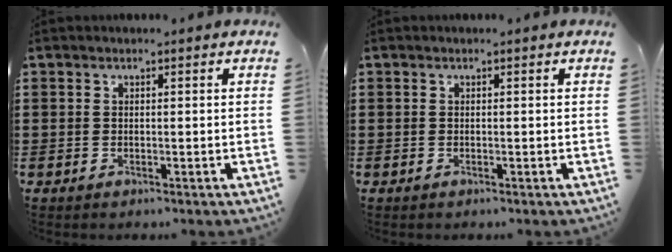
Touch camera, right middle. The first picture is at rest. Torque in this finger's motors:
{"motor_torque": [0.03, -0.06, 0.04, 0.00]}